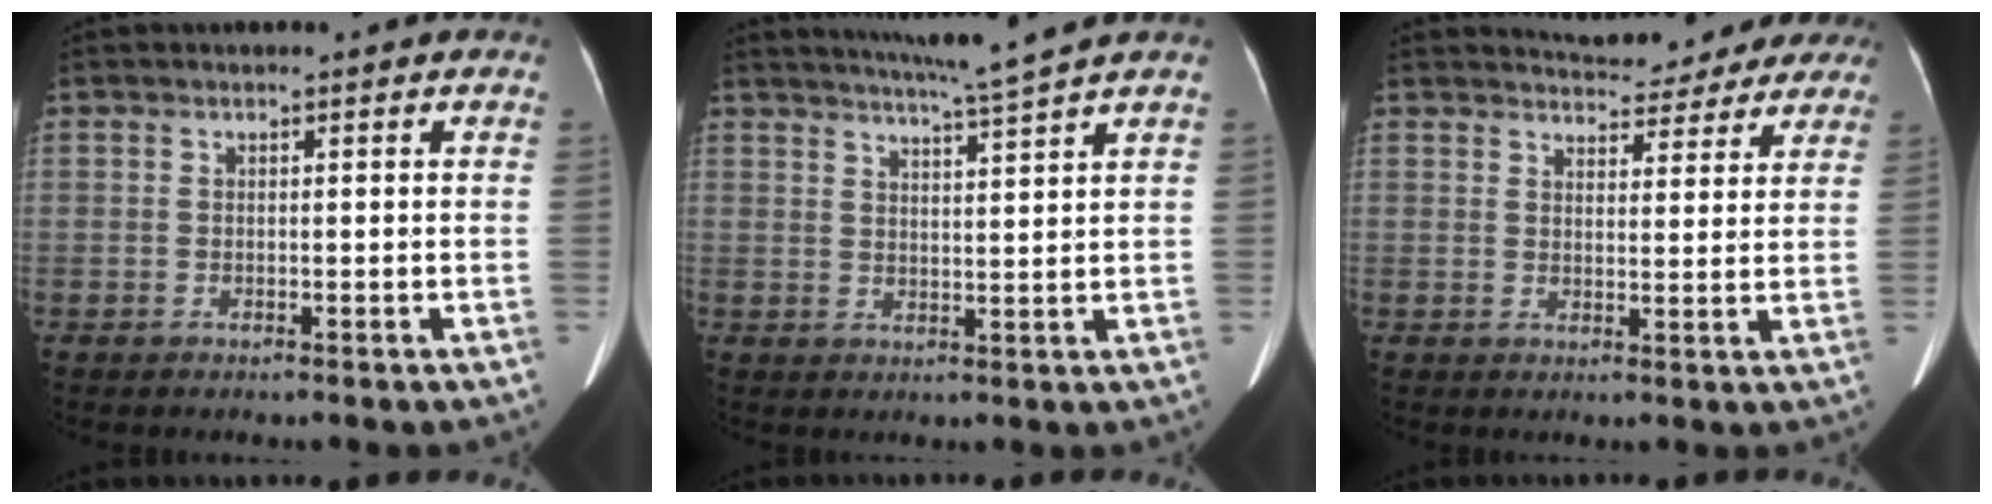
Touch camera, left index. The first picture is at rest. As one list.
[{"total": 7.4, "force": [6.4, -1.9, 3.0], "torque": [-0.051, -0.005, 0.099]}, {"total": 11.9, "force": [11.1, 3.6, 2.2], "torque": [-0.005, 0.006, 0.118]}]